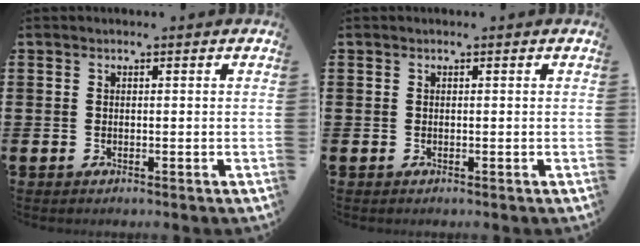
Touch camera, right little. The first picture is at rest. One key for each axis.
{"total": 0.0}